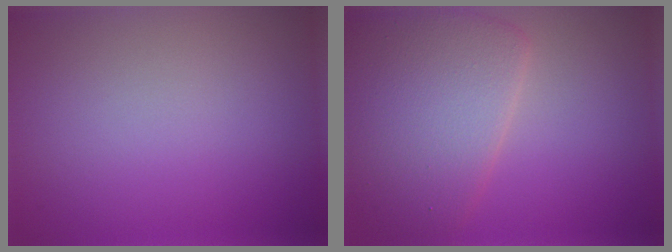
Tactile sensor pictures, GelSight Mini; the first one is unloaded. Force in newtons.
{"total": 7.6, "press": 7.6, "slide": 0.3}